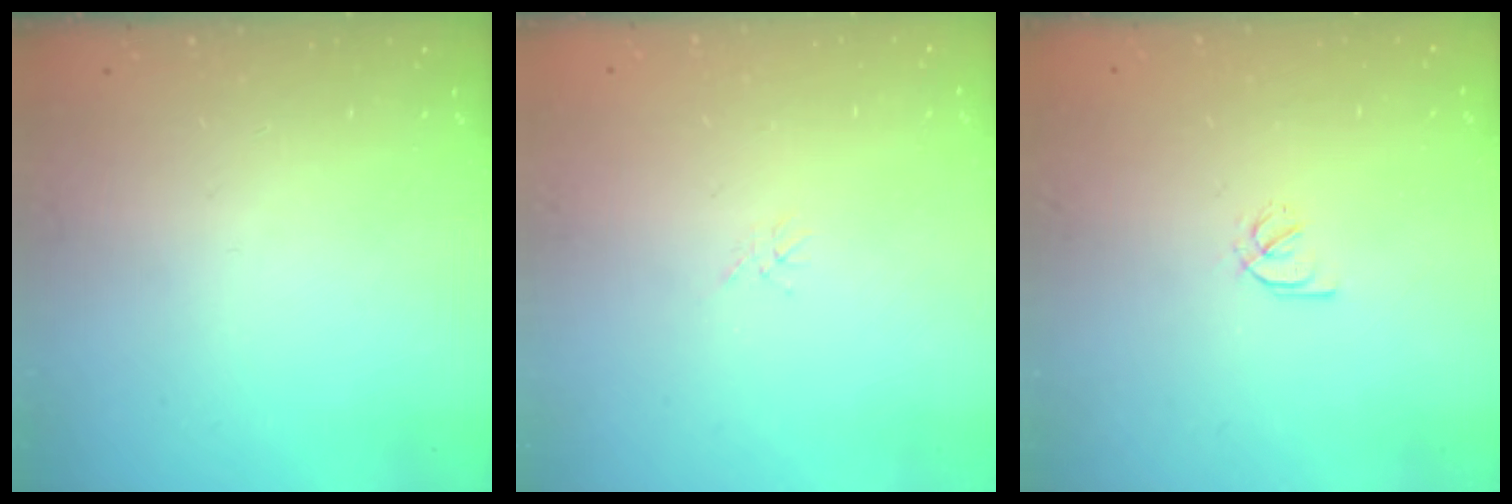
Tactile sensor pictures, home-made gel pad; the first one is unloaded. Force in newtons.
{"total": 0.0}
{"total": 2.1, "press": 1.9, "slide": 0.8}